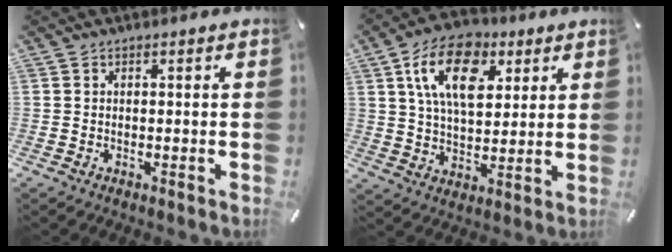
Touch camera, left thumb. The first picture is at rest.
{"total": 15.7, "force": [6.6, 9.7, 10.4], "torque": [-0.182, -0.006, 0.119]}